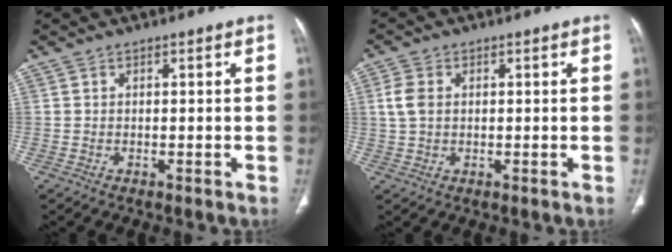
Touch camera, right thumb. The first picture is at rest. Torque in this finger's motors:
{"motor_torque": [-0.91, 0.32, 0.64, 0.08, 0.01]}